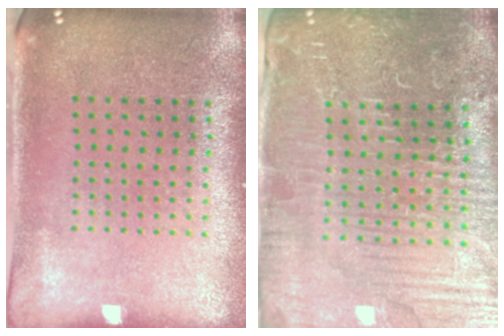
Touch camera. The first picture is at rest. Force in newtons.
{"total": 5.2, "press": 4.9, "slide": 1.6}